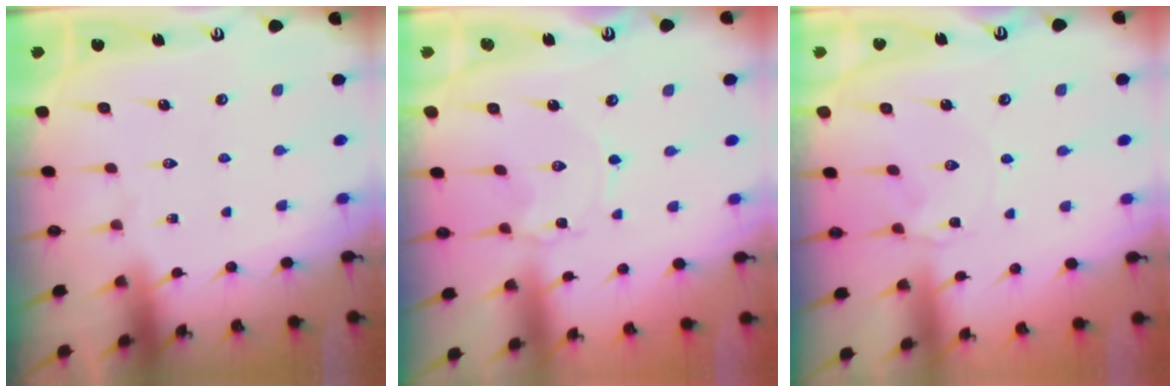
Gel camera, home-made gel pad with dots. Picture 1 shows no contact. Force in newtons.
{"total": 0.0}
{"total": 0.8, "press": 0.7, "slide": 0.3}